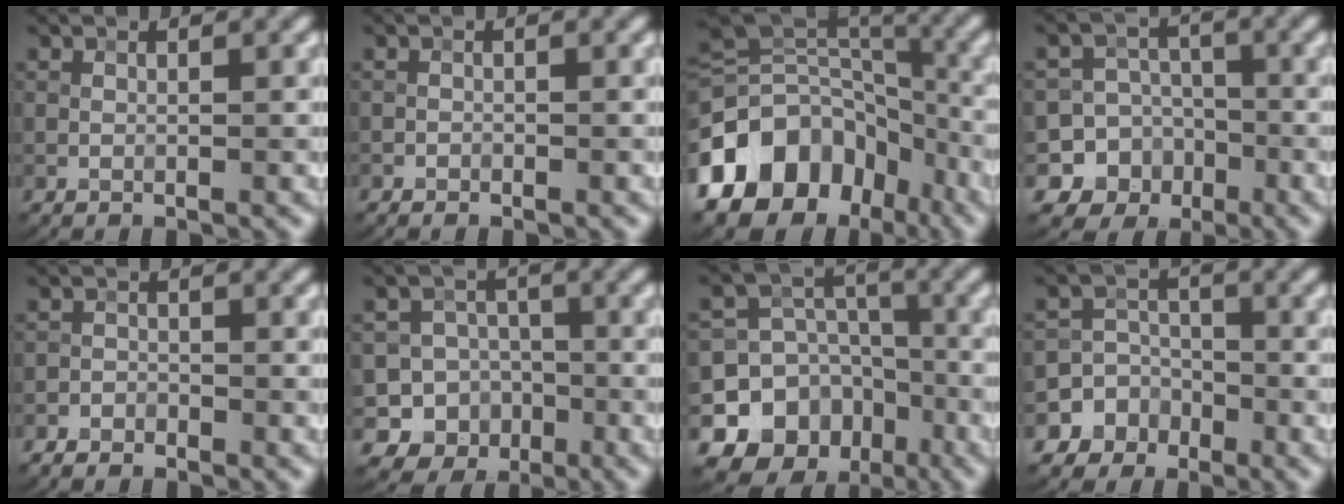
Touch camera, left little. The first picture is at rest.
{"total": 0.6, "force": [-0.5, 0.3, -0.1], "torque": [0.005, -0.001, -0.005]}
{"total": 13.6, "force": [-6.4, 9.9, 6.8], "torque": [-0.141, 0.019, -0.120]}
{"total": 12.1, "force": [-5.2, 10.9, 1.2], "torque": [-0.040, -0.017, -0.088]}
{"total": 1.9, "force": [-1.6, 0.9, 0.3], "torque": [0.001, 0.005, -0.033]}
{"total": 10.4, "force": [-4.3, 9.4, 1.3], "torque": [-0.007, -0.009, -0.086]}
{"total": 15.0, "force": [-7.1, 12.7, 3.4], "torque": [-0.074, -0.040, -0.117]}
{"total": 7.7, "force": [-4.1, 6.5, 0.0], "torque": [0.008, 0.002, -0.088]}